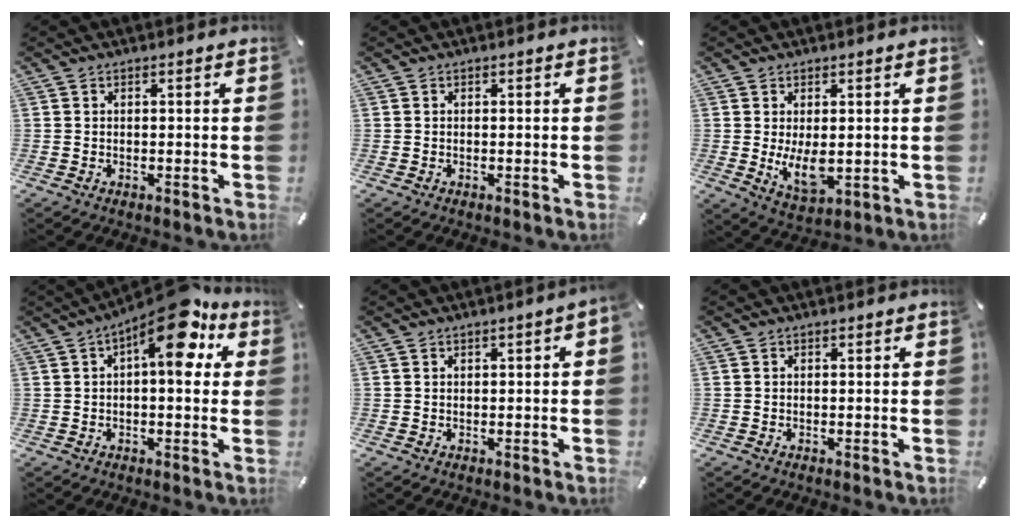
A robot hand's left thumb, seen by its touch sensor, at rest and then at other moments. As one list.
[{"total": 0.0}, {"total": 7.9, "force": [0.0, 3.8, 6.9], "torque": [-0.135, -0.019, 0.001]}, {"total": 13.9, "force": [5.8, 5.5, 11.4], "torque": [-0.149, -0.040, 0.089]}, {"total": 1.2, "force": [0.2, 0.4, 1.1], "torque": [-0.020, 0.002, 0.002]}, {"total": 0.0}]